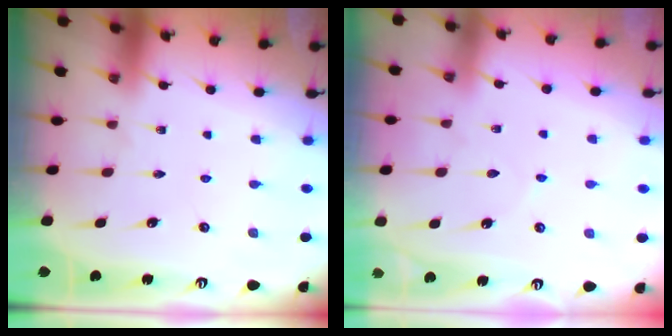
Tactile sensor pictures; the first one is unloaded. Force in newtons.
{"total": 3.0, "press": 3.0, "slide": 0.5}